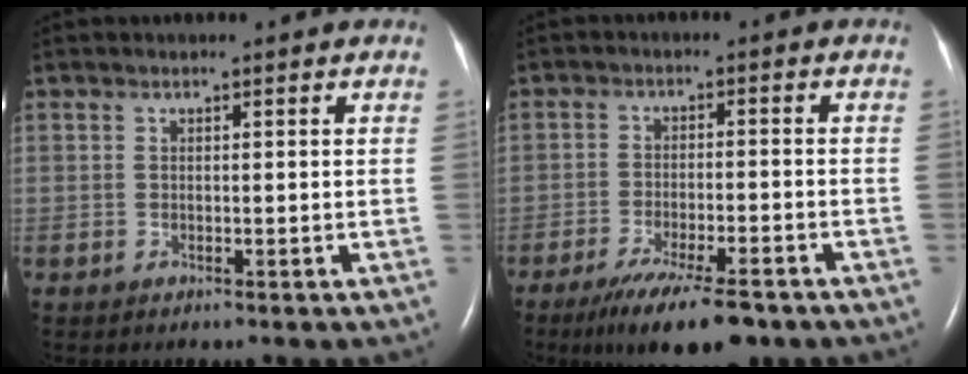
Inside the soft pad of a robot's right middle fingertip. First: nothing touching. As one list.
[{"total": 11.3, "force": [-8.3, 2.1, 7.4], "torque": [-0.122, -0.024, -0.132]}]